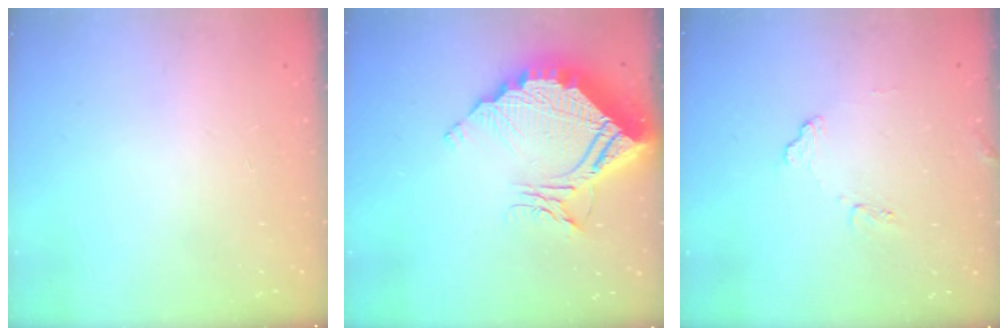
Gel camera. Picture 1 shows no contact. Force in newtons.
{"total": 16.5, "press": 16.4, "slide": 1.3}
{"total": 7.9, "press": 7.9, "slide": 0.4}